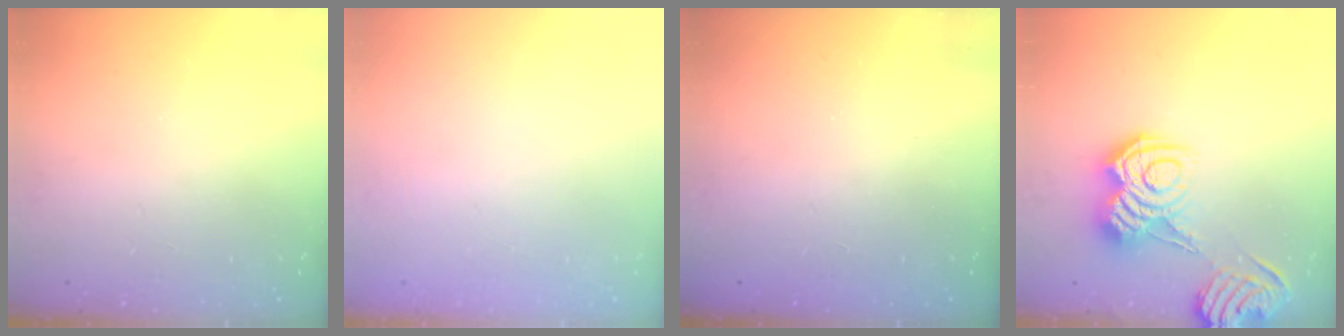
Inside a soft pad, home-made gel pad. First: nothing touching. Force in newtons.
{"total": 2.7, "press": 2.6, "slide": 0.8}
{"total": 2.3, "press": 2.2, "slide": 0.7}
{"total": 9.6, "press": 9.5, "slide": 1.1}